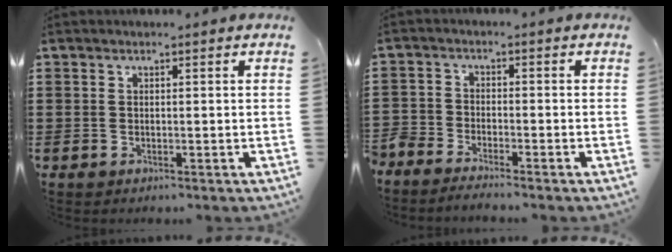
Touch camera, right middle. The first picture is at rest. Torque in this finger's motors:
{"motor_torque": [1.33, -0.81, 0.65, 0.21]}